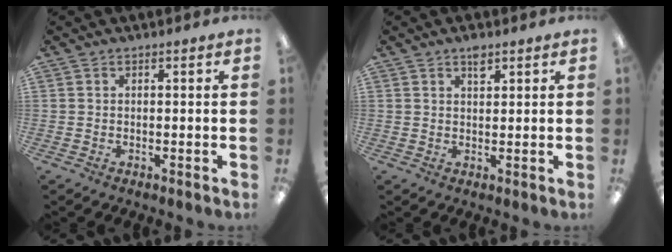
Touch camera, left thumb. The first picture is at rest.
{"total": 2.9, "force": [2.0, 1.2, 1.7], "torque": [-0.021, -0.005, 0.032]}